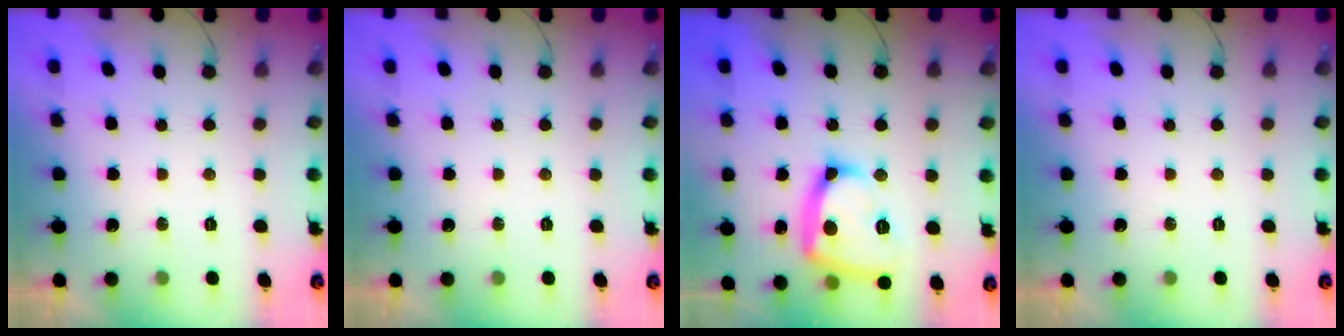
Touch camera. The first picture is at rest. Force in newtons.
{"total": 0.0}
{"total": 16.8, "press": 16.7, "slide": 1.6}
{"total": 0.0}